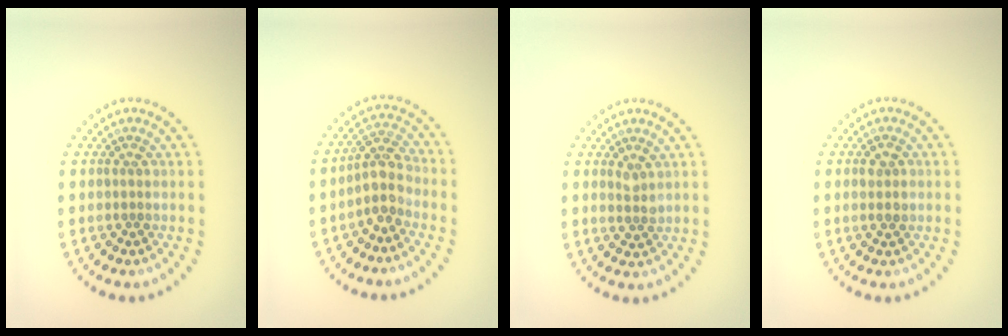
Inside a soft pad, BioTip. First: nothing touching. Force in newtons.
{"total": 2.9, "press": 2.4, "slide": 1.7}
{"total": 1.0, "press": 0.9, "slide": 0.4}
{"total": 1.4, "press": 1.4, "slide": 0.2}